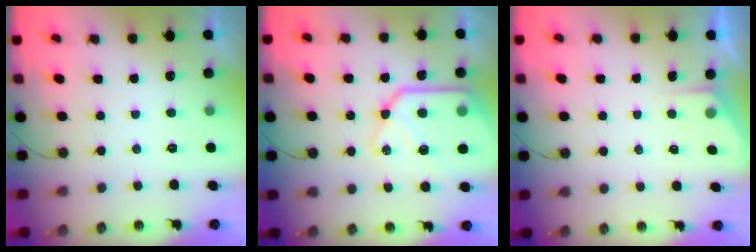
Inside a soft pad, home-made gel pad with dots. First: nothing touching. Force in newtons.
{"total": 19.7, "press": 19.6, "slide": 2.2}
{"total": 1.8, "press": 1.7, "slide": 0.3}